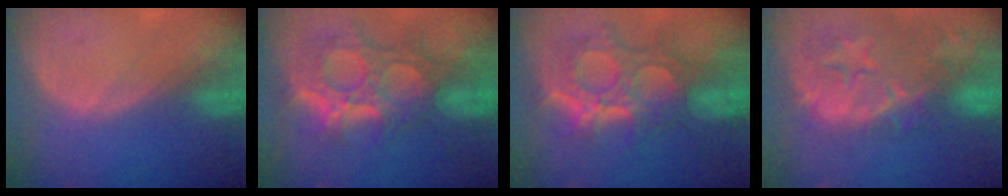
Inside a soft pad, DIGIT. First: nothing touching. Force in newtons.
{"total": 12.8, "press": 11.0, "slide": 6.5}
{"total": 12.1, "press": 10.8, "slide": 5.4}
{"total": 14.6, "press": 11.7, "slide": 8.7}